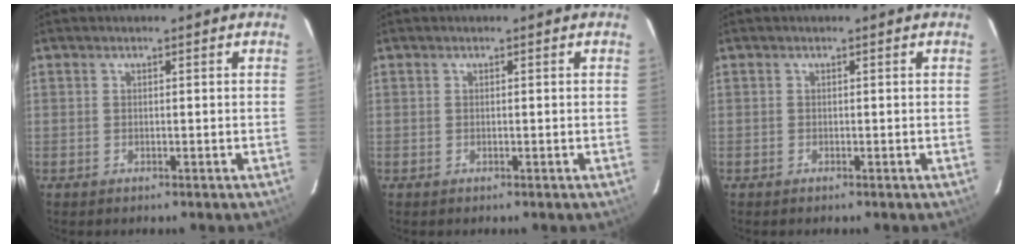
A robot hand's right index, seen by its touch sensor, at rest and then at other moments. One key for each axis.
{"total": 0.0}
{"total": 0.0}